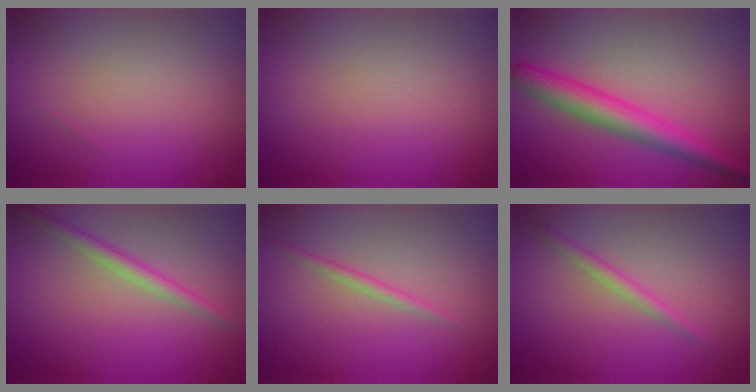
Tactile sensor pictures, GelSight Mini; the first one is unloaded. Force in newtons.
{"total": 0.0}
{"total": 4.4, "press": 4.4, "slide": 0.1}
{"total": 2.0, "press": 2.0, "slide": 0.1}
{"total": 1.0, "press": 1.0, "slide": 0.0}
{"total": 1.4, "press": 1.4, "slide": 0.1}